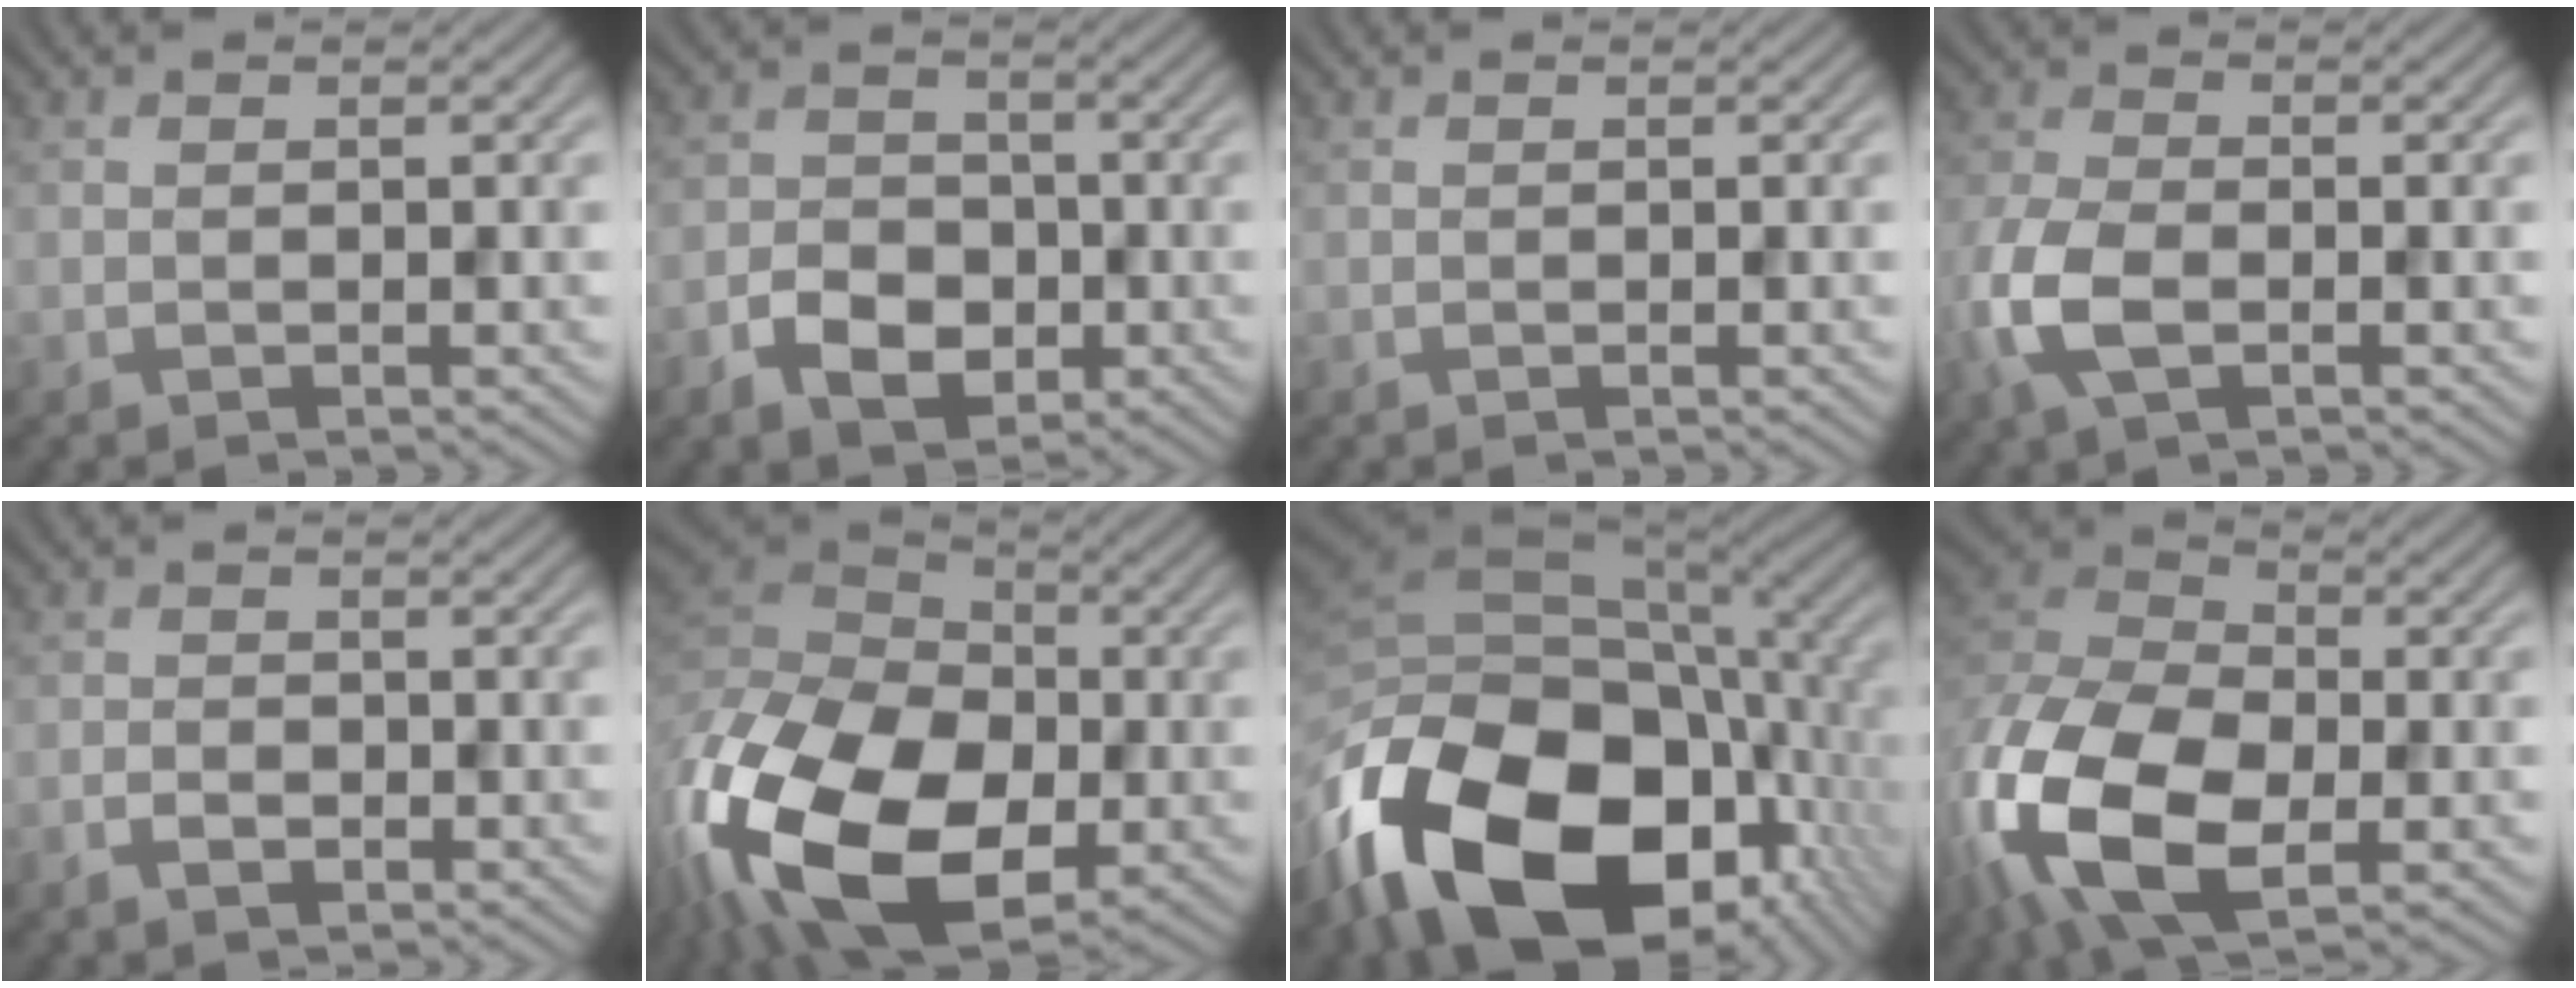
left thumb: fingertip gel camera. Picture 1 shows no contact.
{"total": 5.2, "force": [-2.3, 3.6, 3.0], "torque": [-0.059, -0.002, -0.046]}
{"total": 0.0}
{"total": 7.0, "force": [-2.4, 3.8, 5.4], "torque": [-0.145, -0.003, -0.054]}
{"total": 2.0, "force": [-1.1, 1.2, 1.2], "torque": [-0.024, -0.002, -0.020]}
{"total": 20.6, "force": [-7.5, 12.6, 14.5], "torque": [-0.353, -0.029, -0.128]}
{"total": 20.9, "force": [-8.7, 12.4, 14.4], "torque": [-0.308, -0.054, -0.114]}
{"total": 17.3, "force": [-6.0, 10.2, 12.6], "torque": [-0.314, -0.025, -0.122]}